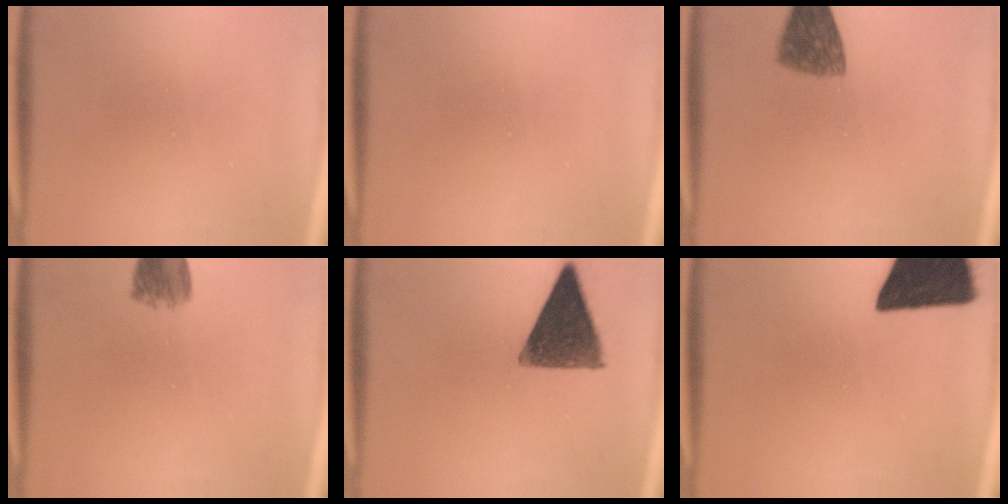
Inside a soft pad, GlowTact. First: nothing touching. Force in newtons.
{"total": 0.0}
{"total": 6.9}
{"total": 4.6}
{"total": 12.4}
{"total": 18.0}